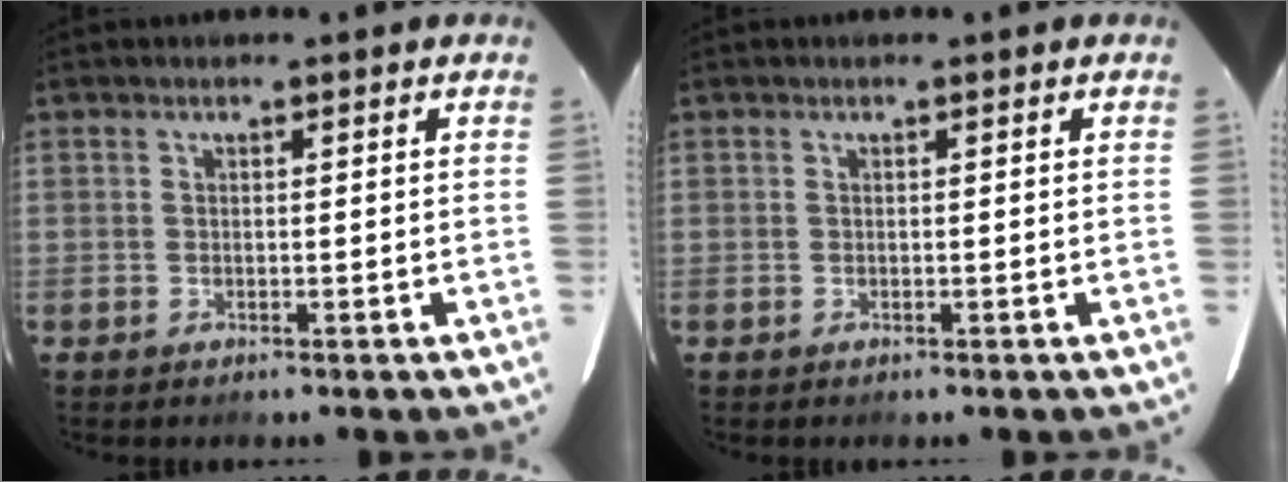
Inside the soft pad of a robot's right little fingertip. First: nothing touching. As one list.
[{"total": 0.0}]